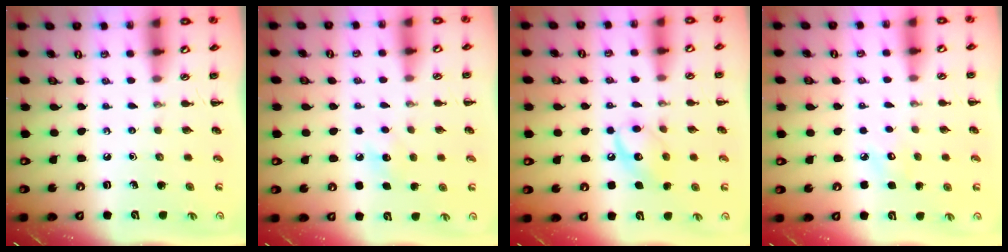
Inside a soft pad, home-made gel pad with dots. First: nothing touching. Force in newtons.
{"total": 7.8, "press": 7.5, "slide": 2.1}
{"total": 10.1, "press": 10.0, "slide": 0.6}
{"total": 3.9, "press": 3.8, "slide": 1.0}